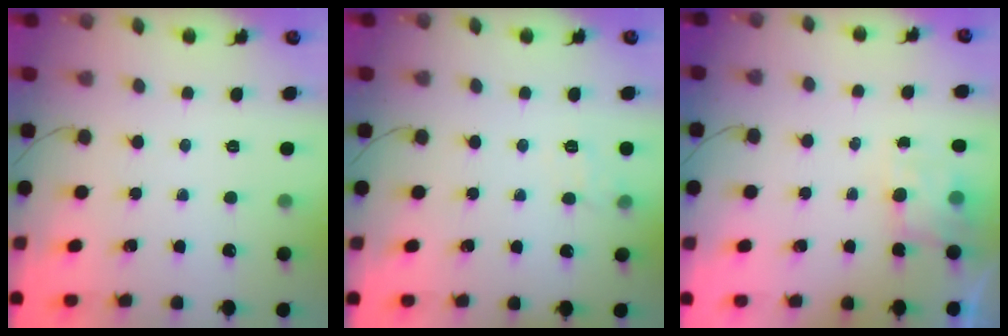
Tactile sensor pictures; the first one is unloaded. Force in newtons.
{"total": 7.2, "press": 7.0, "slide": 1.9}
{"total": 4.7, "press": 4.6, "slide": 0.7}